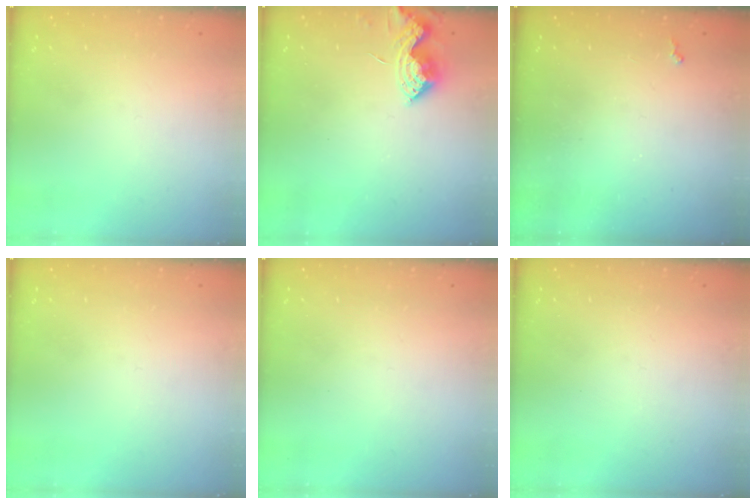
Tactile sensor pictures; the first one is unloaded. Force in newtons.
{"total": 7.9, "press": 7.9, "slide": 0.8}
{"total": 2.3, "press": 2.3, "slide": 0.5}
{"total": 0.0}
{"total": 0.0}
{"total": 0.0}